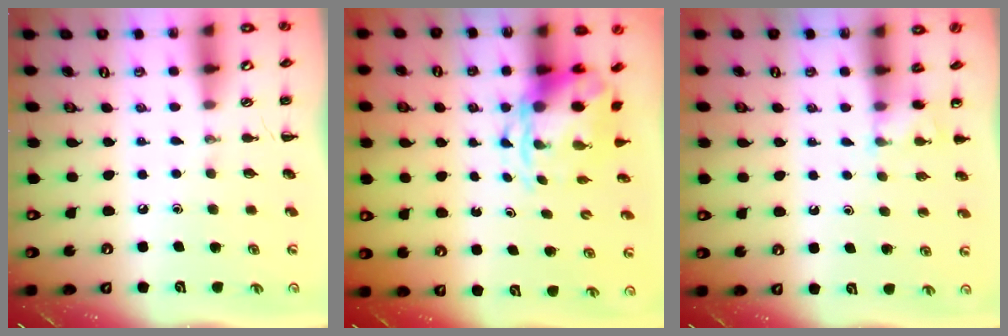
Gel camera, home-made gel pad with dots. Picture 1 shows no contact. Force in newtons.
{"total": 4.7, "press": 4.6, "slide": 0.9}
{"total": 3.6, "press": 3.5, "slide": 1.1}